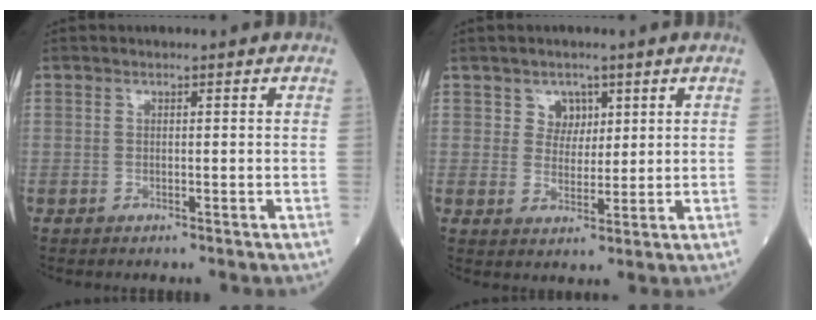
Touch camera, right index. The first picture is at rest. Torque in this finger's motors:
{"motor_torque": [-0.01, 0.00, 0.00, 0.02]}